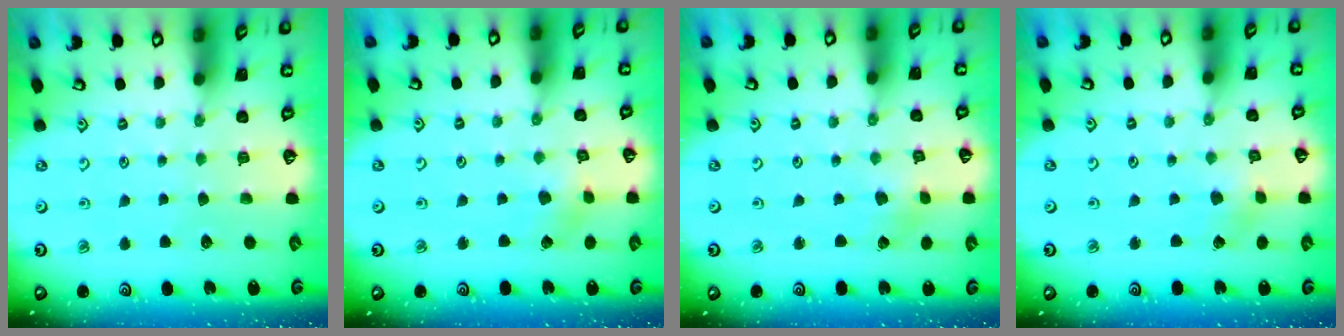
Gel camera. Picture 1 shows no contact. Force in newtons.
{"total": 2.9, "press": 2.9, "slide": 0.3}
{"total": 1.4, "press": 1.4, "slide": 0.2}
{"total": 1.7, "press": 1.7, "slide": 0.2}